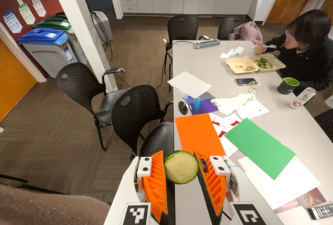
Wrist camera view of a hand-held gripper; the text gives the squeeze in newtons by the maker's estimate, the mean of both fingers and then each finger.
{"total": 9.4, "left": 9.0, "right": 9.8}